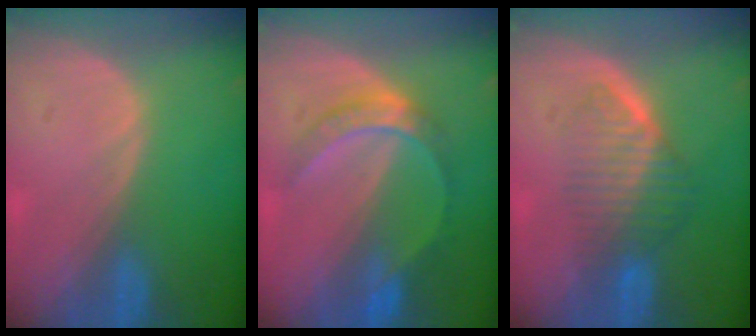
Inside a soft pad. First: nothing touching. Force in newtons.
{"total": 5.6, "press": 5.5, "slide": 1.0}
{"total": 6.7, "press": 6.1, "slide": 2.8}